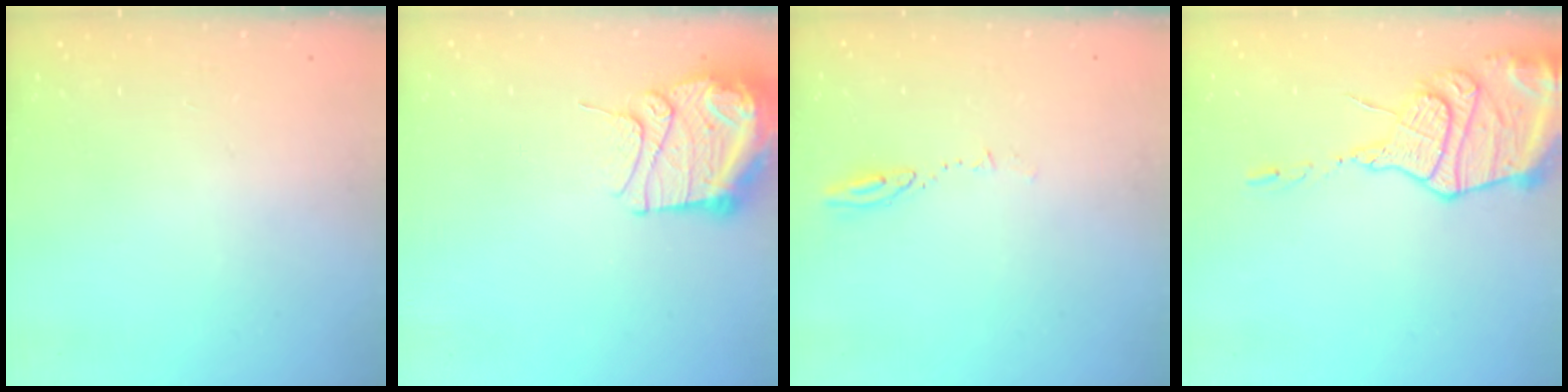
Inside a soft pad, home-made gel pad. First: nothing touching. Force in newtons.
{"total": 13.1, "press": 13.1, "slide": 1.5}
{"total": 4.5, "press": 4.4, "slide": 0.5}
{"total": 16.4, "press": 16.3, "slide": 1.7}